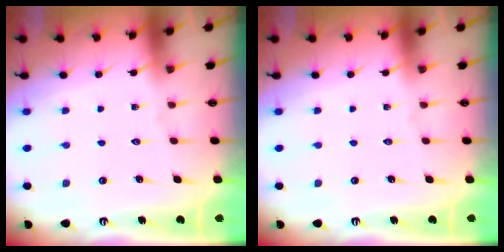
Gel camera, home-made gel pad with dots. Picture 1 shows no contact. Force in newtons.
{"total": 0.0}